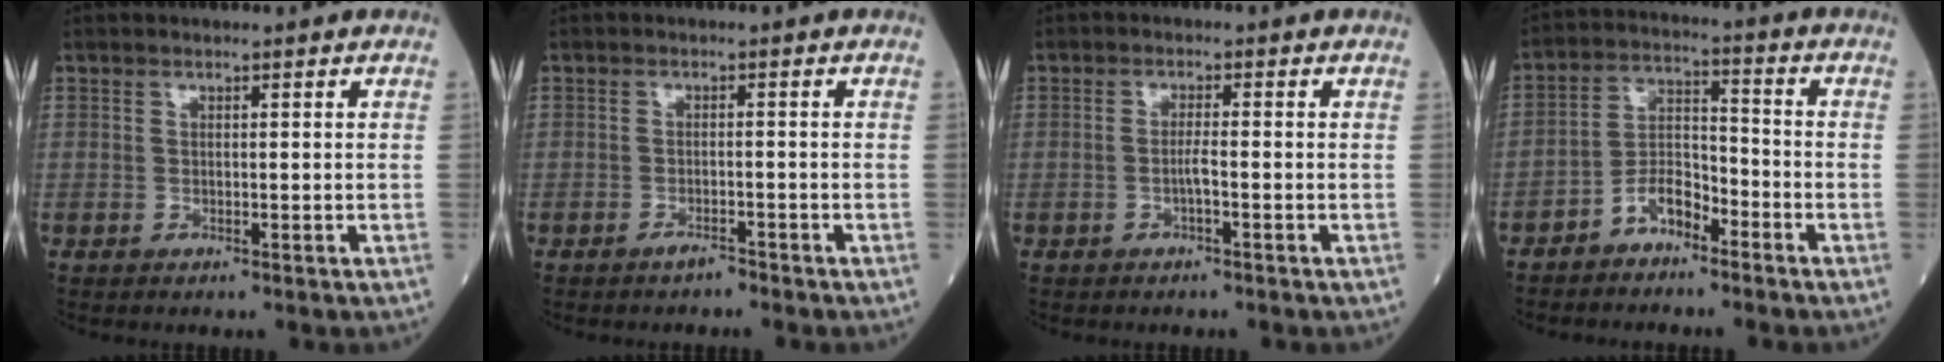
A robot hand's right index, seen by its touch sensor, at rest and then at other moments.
{"total": 1.5, "force": [-1.4, 0.4, 0.6], "torque": [-0.011, -0.001, -0.020]}
{"total": 1.6, "force": [-0.7, 0.0, 1.5], "torque": [-0.026, 0.003, -0.016]}
{"total": 5.9, "force": [-4.2, 2.6, 3.2], "torque": [-0.061, 0.014, -0.084]}